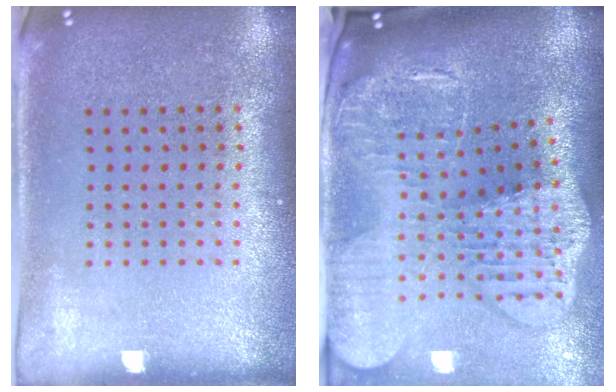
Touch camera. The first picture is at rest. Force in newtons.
{"total": 4.4, "press": 3.3, "slide": 2.8}